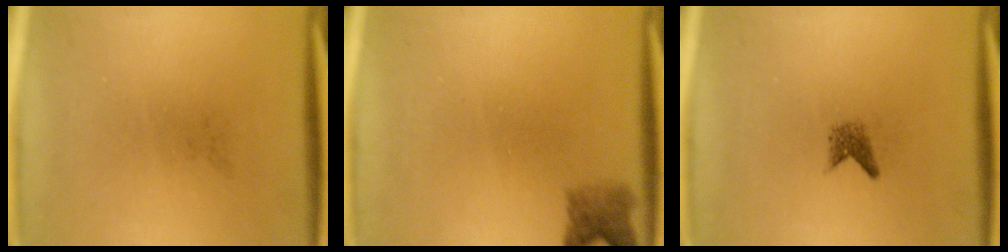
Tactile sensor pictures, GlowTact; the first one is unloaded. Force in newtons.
{"total": 2.7}
{"total": 1.5}